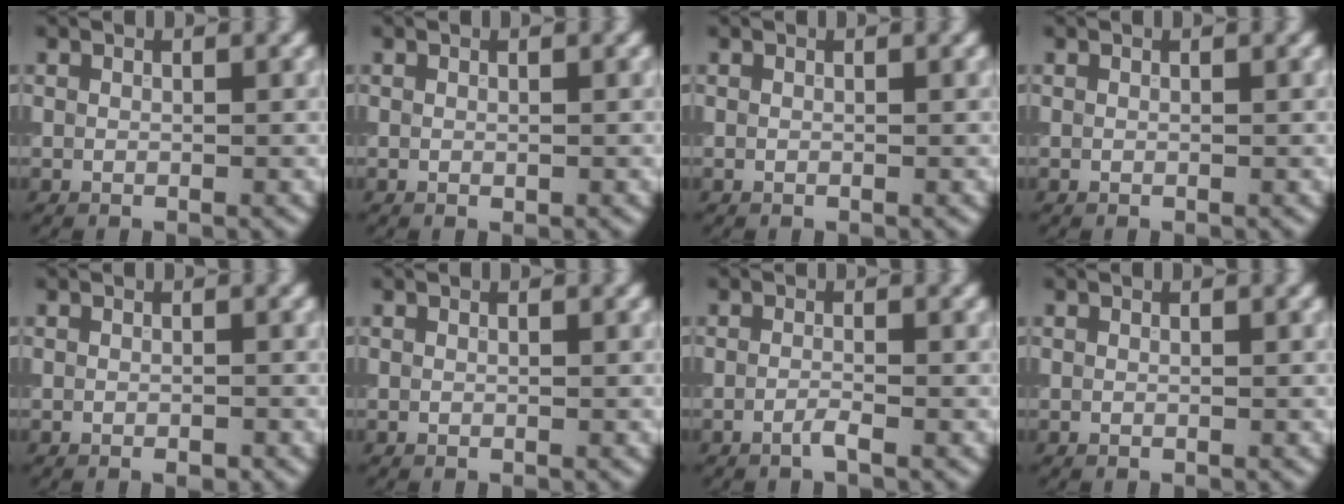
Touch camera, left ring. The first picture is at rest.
{"total": 0.0}
{"total": 0.0}
{"total": 0.0}
{"total": 0.7, "force": [-0.4, 0.2, 0.5], "torque": [-0.007, -0.002, -0.005]}
{"total": 0.0}
{"total": 1.0, "force": [-0.5, 0.1, 0.8], "torque": [-0.016, -0.001, -0.014]}
{"total": 0.0}